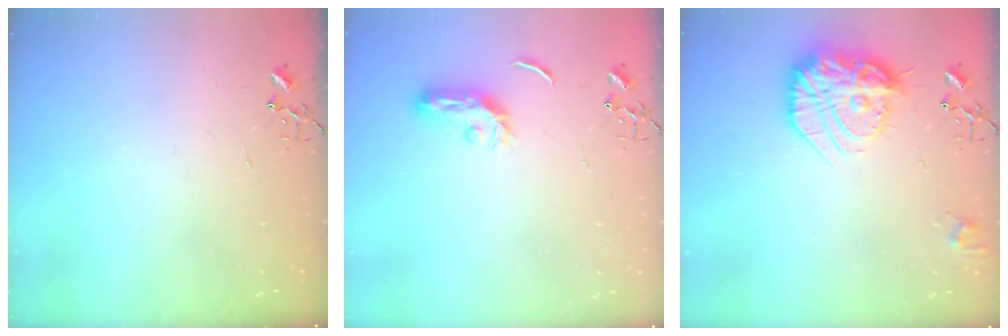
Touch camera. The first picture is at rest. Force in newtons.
{"total": 7.6, "press": 7.6, "slide": 0.4}
{"total": 22.1, "press": 22.0, "slide": 2.1}